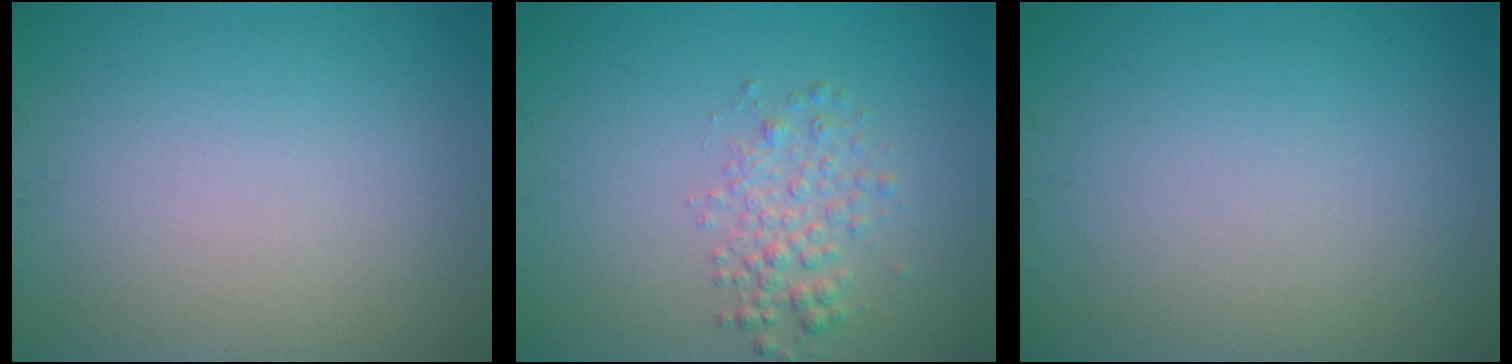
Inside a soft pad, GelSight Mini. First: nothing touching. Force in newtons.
{"total": 2.4, "press": 2.4, "slide": 0.1}
{"total": 0.0}